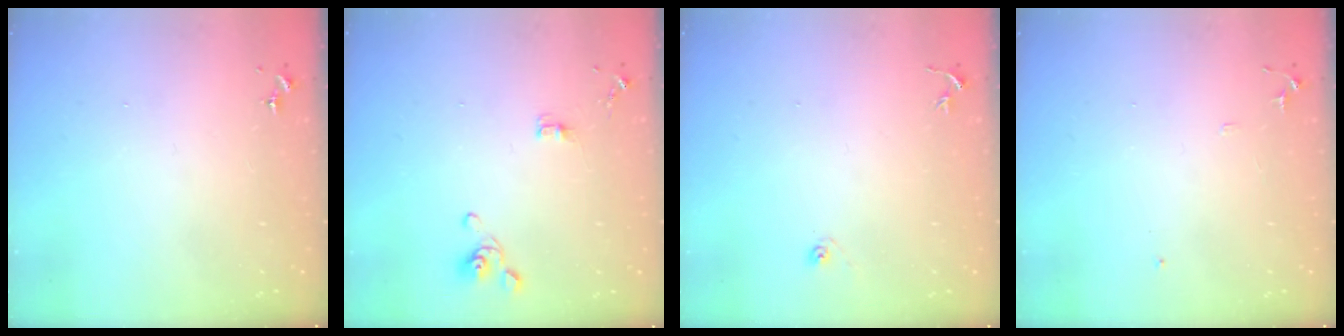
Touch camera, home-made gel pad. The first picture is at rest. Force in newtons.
{"total": 5.4, "press": 4.7, "slide": 2.7}
{"total": 4.5, "press": 4.5, "slide": 0.5}
{"total": 5.6, "press": 5.6, "slide": 0.7}